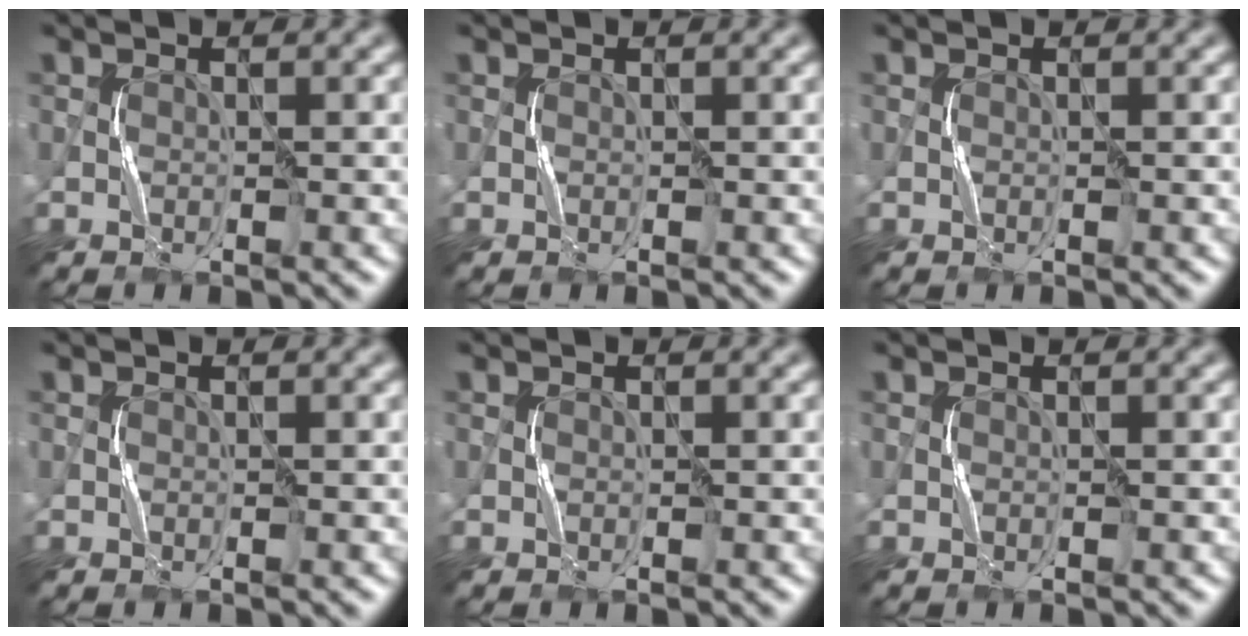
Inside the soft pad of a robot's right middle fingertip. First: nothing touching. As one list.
[{"total": 0.0}, {"total": 0.0}, {"total": 0.0}, {"total": 0.0}, {"total": 0.0}]